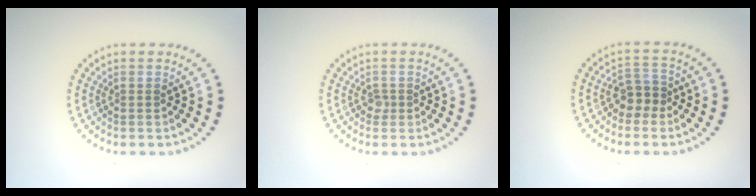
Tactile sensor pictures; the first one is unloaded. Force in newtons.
{"total": 0.8, "press": 0.6, "slide": 0.6}
{"total": 2.1, "press": 1.8, "slide": 0.9}